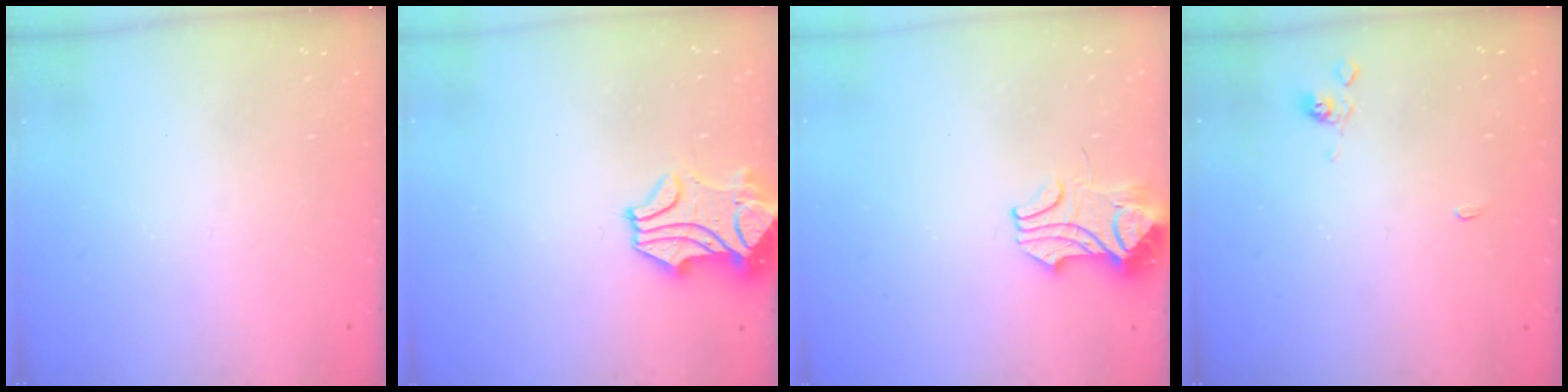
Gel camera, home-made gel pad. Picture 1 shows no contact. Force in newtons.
{"total": 2.0, "press": 1.5, "slide": 1.3}
{"total": 3.6, "press": 3.5, "slide": 0.6}
{"total": 2.6, "press": 2.6, "slide": 0.6}